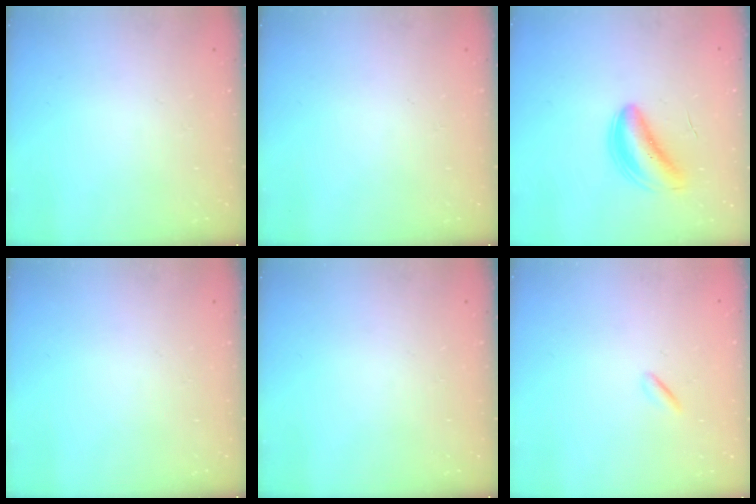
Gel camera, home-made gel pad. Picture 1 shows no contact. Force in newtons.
{"total": 0.0}
{"total": 5.7, "press": 5.5, "slide": 1.5}
{"total": 0.0}
{"total": 0.0}
{"total": 0.0}